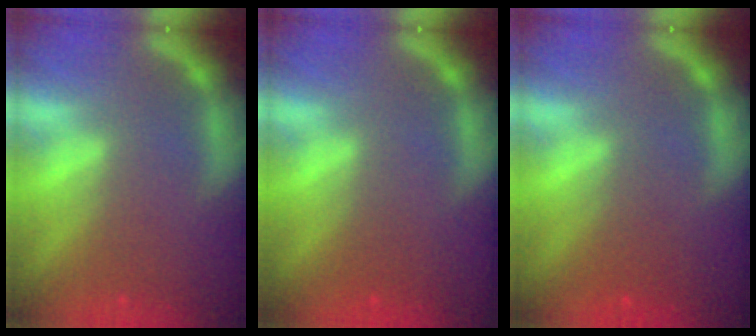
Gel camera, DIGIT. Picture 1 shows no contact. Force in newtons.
{"total": 0.9}
{"total": 2.0}